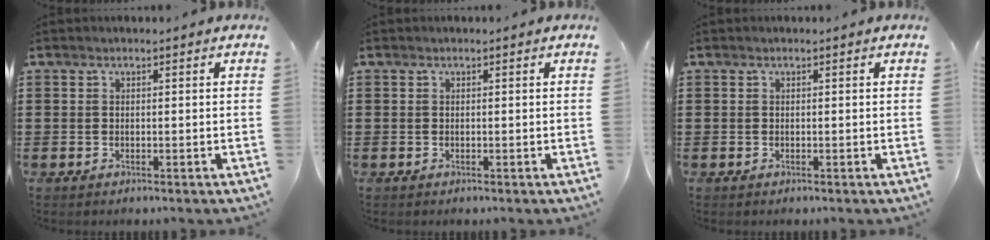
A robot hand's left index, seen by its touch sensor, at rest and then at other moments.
{"total": 0.0}
{"total": 0.0}